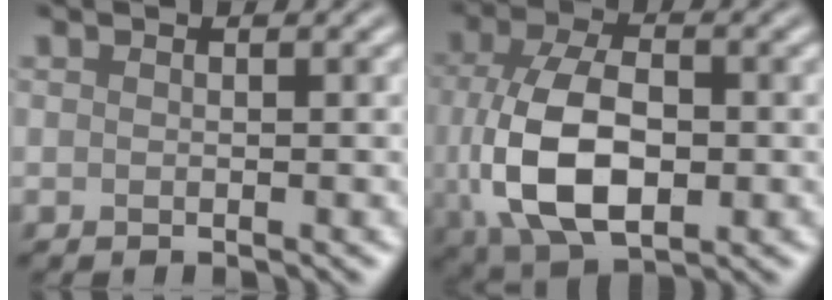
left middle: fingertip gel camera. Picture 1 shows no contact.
{"total": 9.7, "force": [-1.0, 5.9, 7.7], "torque": [-0.170, -0.009, -0.010]}